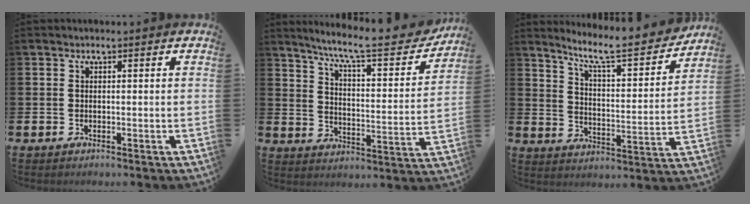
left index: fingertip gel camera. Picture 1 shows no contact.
{"total": 9.3, "force": [8.0, 1.1, 4.6], "torque": [-0.107, -0.055, 0.129]}
{"total": 8.7, "force": [7.9, 0.9, 3.6], "torque": [-0.088, -0.060, 0.130]}